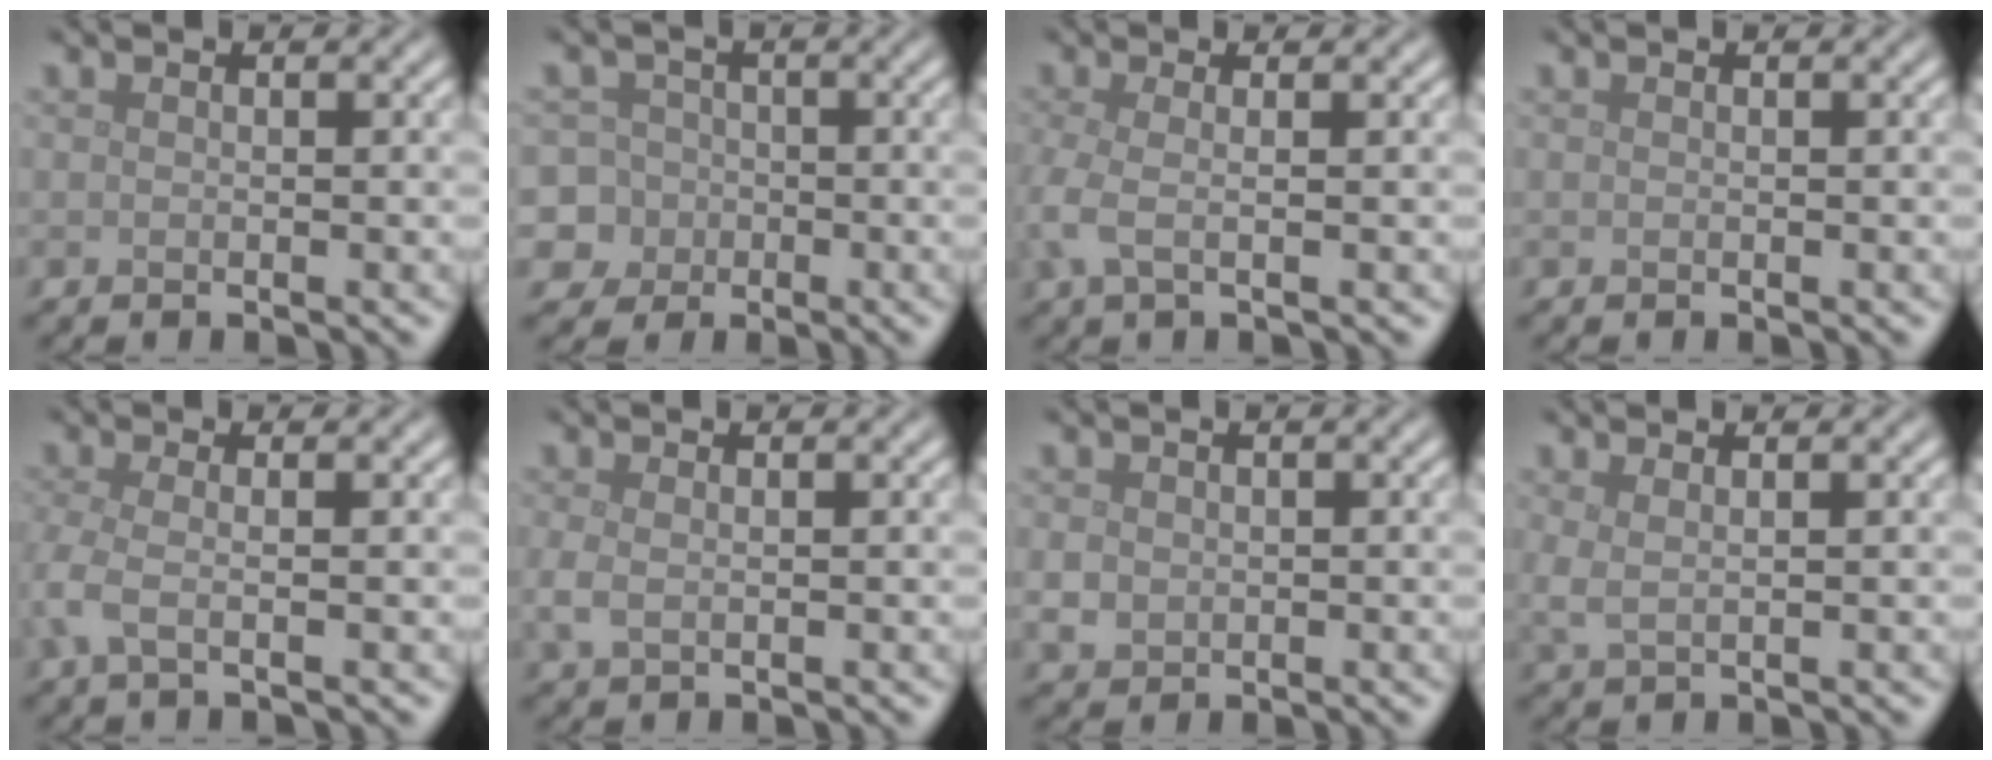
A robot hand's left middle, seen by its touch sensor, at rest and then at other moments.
{"total": 8.2, "force": [-2.4, 7.6, 1.8], "torque": [-0.037, 0.006, -0.078]}
{"total": 2.9, "force": [-0.5, 0.9, 2.7], "torque": [-0.070, -0.005, -0.015]}
{"total": 0.0}
{"total": 2.5, "force": [-0.6, 0.7, 2.3], "torque": [-0.058, -0.008, -0.021]}
{"total": 1.7, "force": [-0.1, 1.1, 1.3], "torque": [-0.038, -0.005, -0.001]}
{"total": 1.9, "force": [0.1, 1.8, 0.8], "torque": [-0.019, -0.004, 0.000]}
{"total": 1.6, "force": [0.8, 0.6, 1.3], "torque": [-0.027, -0.001, 0.015]}